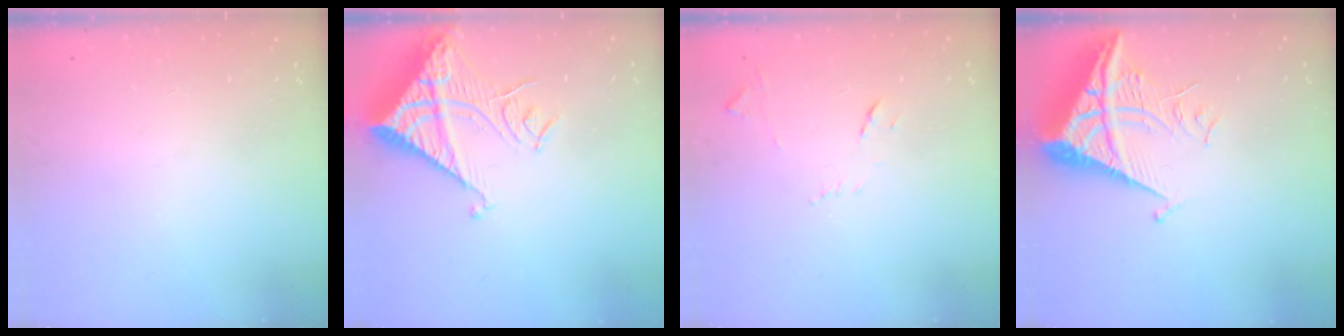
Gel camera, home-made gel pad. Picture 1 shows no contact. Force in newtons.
{"total": 14.3, "press": 14.2, "slide": 1.6}
{"total": 7.8, "press": 7.8, "slide": 0.6}
{"total": 8.5, "press": 8.5, "slide": 0.8}